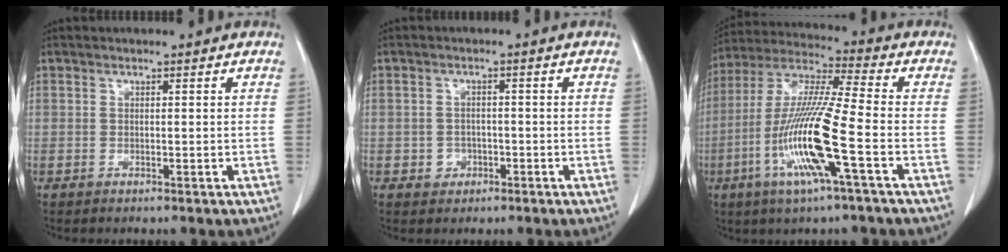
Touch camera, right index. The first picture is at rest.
{"total": 2.3, "force": [-0.9, 2.1, 0.5], "torque": [-0.008, 0.007, -0.010]}
{"total": 15.1, "force": [-4.8, -0.1, 14.3], "torque": [-0.299, -0.012, -0.101]}